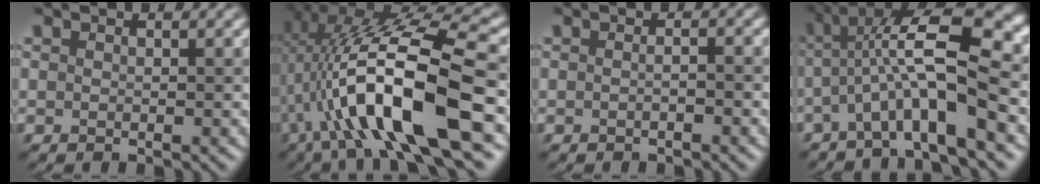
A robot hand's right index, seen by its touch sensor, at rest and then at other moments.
{"total": 13.1, "force": [-1.8, 3.6, 12.5], "torque": [-0.221, 0.011, -0.036]}
{"total": 0.9, "force": [-0.5, 0.1, 0.7], "torque": [-0.014, 0.001, -0.009]}
{"total": 9.8, "force": [-1.5, 2.3, 9.4], "torque": [-0.162, 0.026, -0.033]}